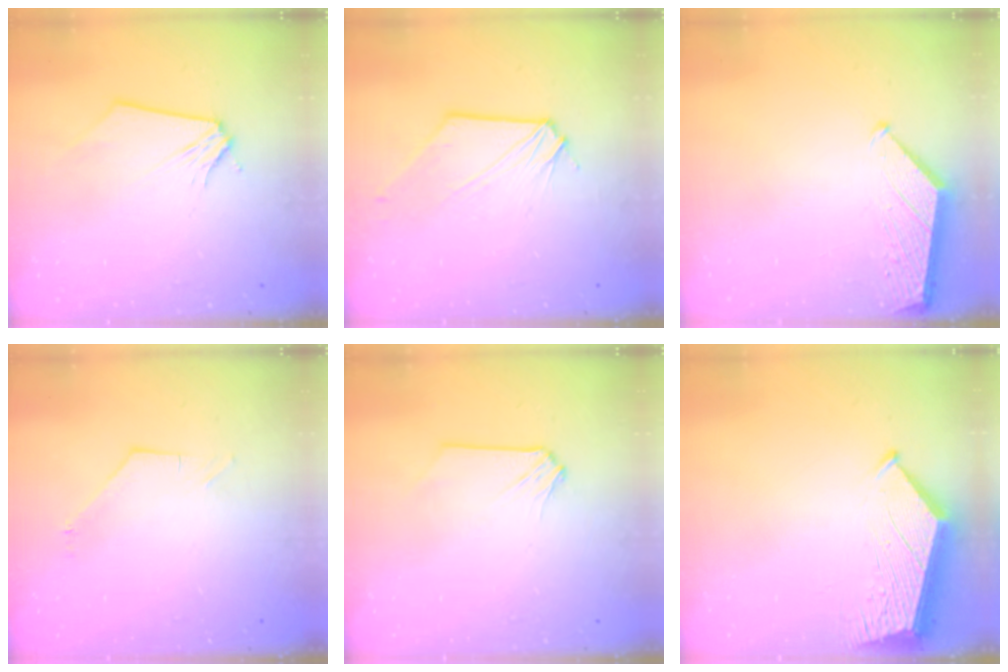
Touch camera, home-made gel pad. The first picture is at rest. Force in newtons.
{"total": 1.1, "press": 1.1, "slide": 0.1}
{"total": 1.5, "press": 1.4, "slide": 0.2}
{"total": 1.3, "press": 1.3, "slide": 0.2}
{"total": 0.5, "press": 0.5, "slide": 0.0}
{"total": 6.2, "press": 6.2, "slide": 0.8}